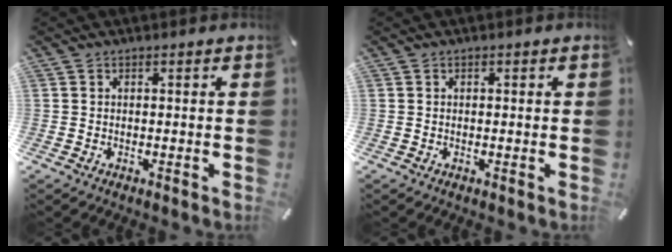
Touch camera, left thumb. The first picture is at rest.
{"total": 0.0}